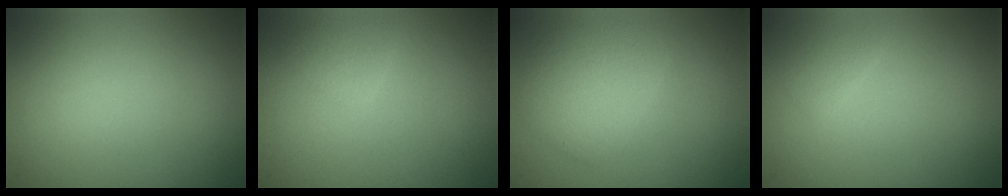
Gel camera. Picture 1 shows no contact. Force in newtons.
{"total": 1.2, "press": 1.2, "slide": 0.0}
{"total": 2.9, "press": 2.9, "slide": 0.0}
{"total": 0.8, "press": 0.8, "slide": 0.0}